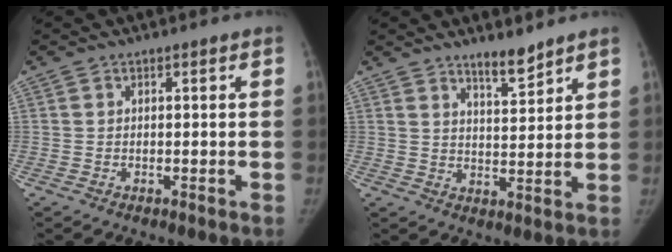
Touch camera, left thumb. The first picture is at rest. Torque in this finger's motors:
{"motor_torque": [0.44, -0.12, 0.50, -0.52, 0.00]}